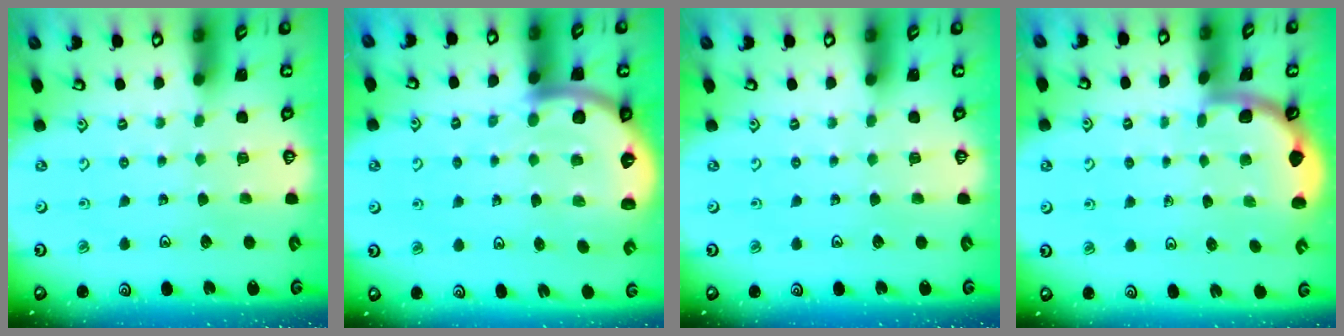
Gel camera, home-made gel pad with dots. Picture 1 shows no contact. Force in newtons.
{"total": 7.3, "press": 7.2, "slide": 1.1}
{"total": 0.0}
{"total": 1.9, "press": 1.9, "slide": 0.0}